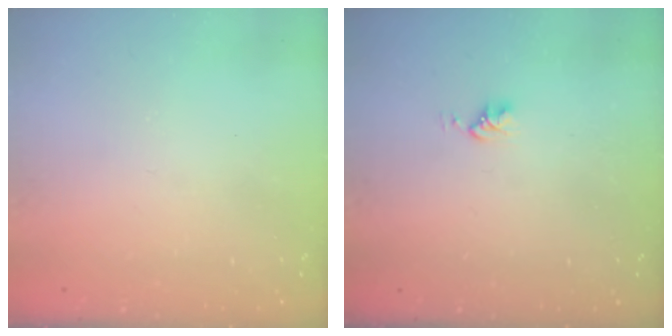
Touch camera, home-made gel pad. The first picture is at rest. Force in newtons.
{"total": 3.0, "press": 3.0, "slide": 0.4}